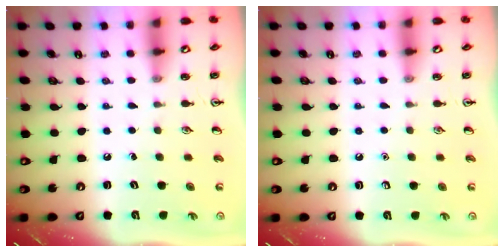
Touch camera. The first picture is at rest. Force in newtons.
{"total": 0.0}